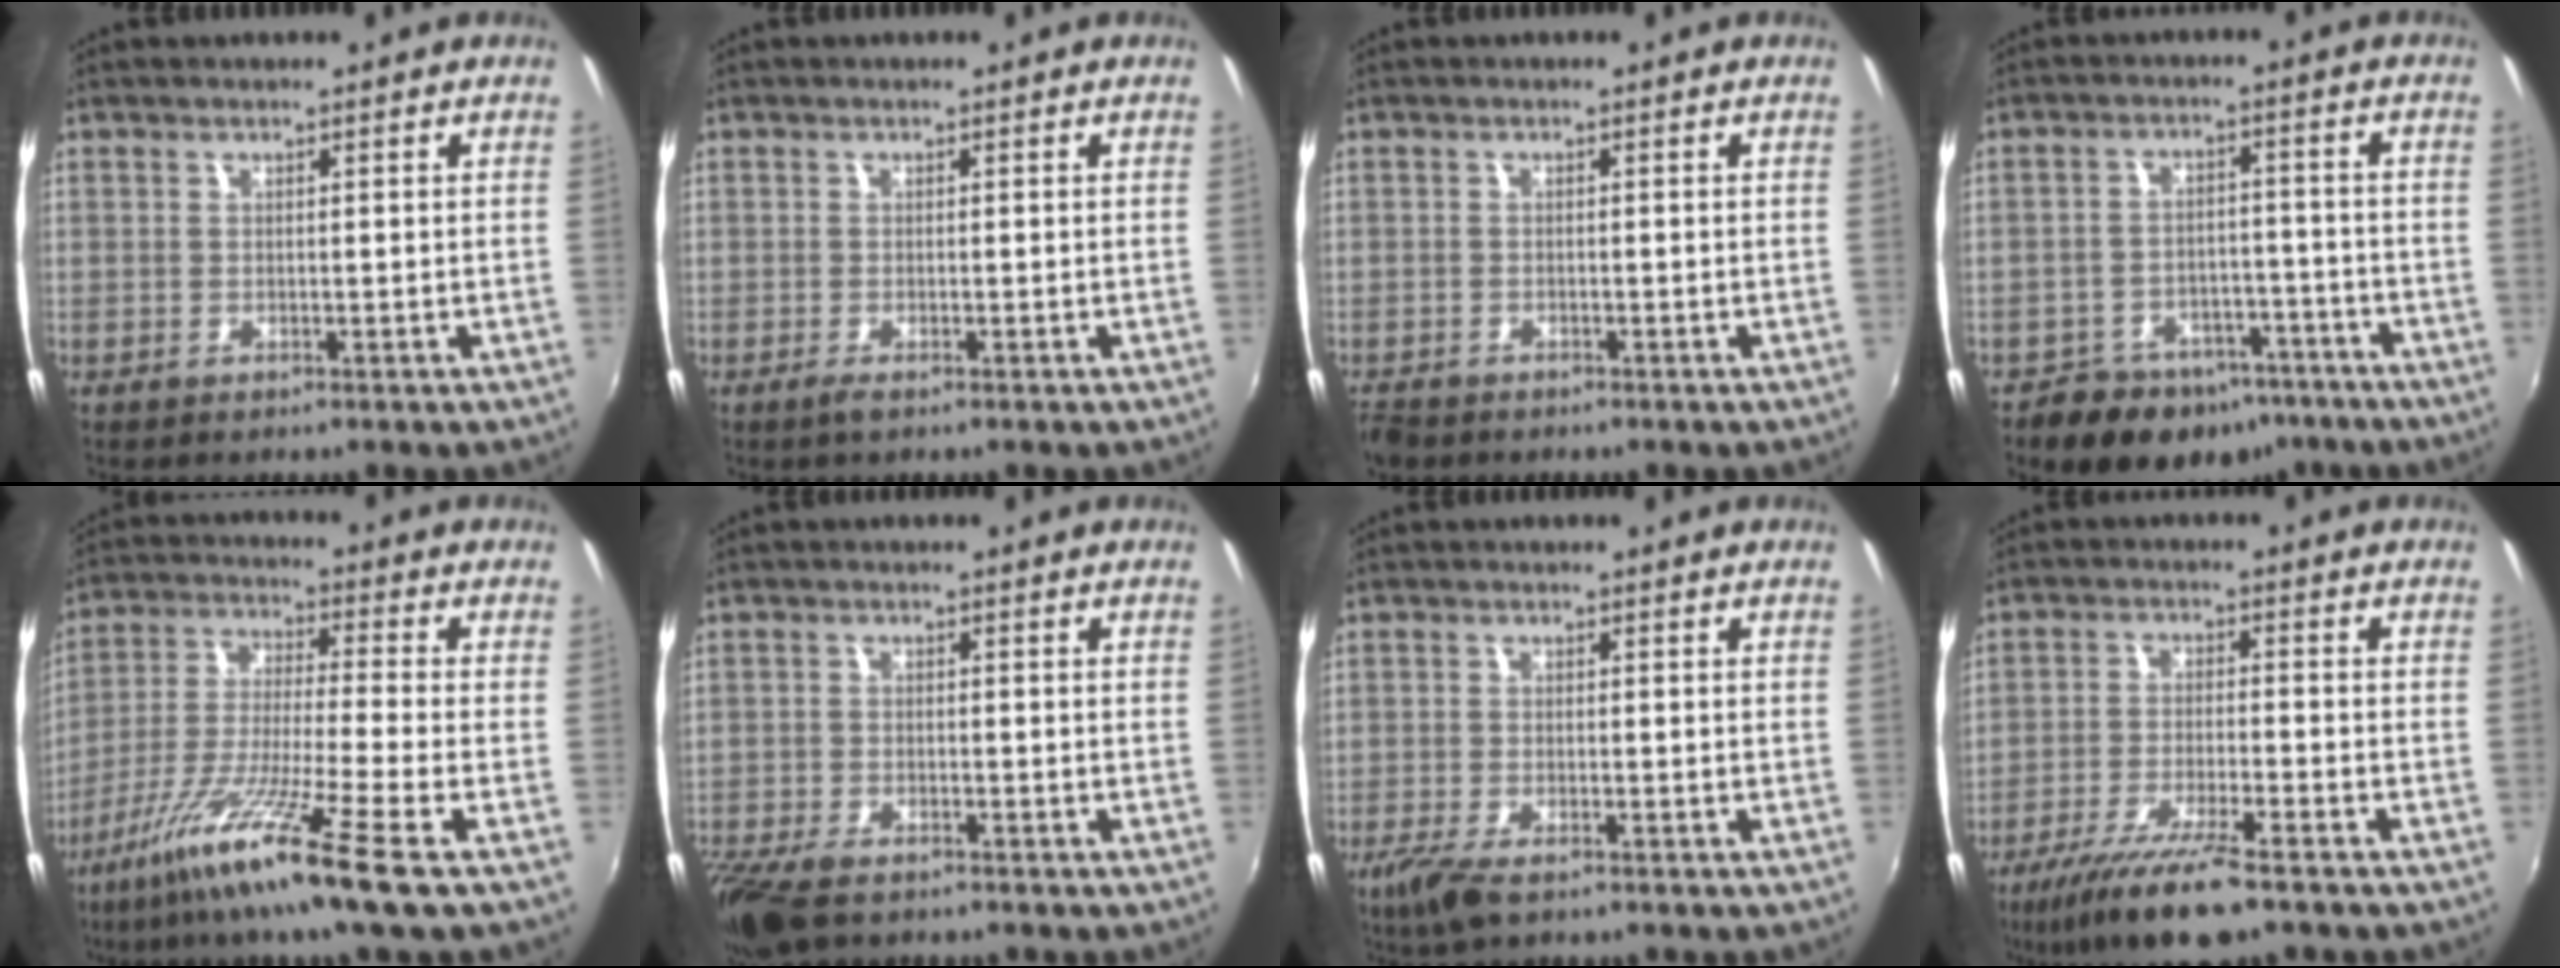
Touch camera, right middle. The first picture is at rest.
{"total": 1.2, "force": [-0.7, 0.1, 0.9], "torque": [-0.018, -0.005, -0.015]}
{"total": 3.2, "force": [-2.8, 1.3, 1.0], "torque": [-0.033, -0.015, -0.055]}
{"total": 12.8, "force": [-9.0, 7.9, 4.3], "torque": [-0.099, 0.016, -0.114]}
{"total": 13.7, "force": [-8.7, -1.5, 10.5], "torque": [-0.215, -0.027, -0.159]}
{"total": 9.0, "force": [-6.8, 3.2, 4.9], "torque": [-0.132, -0.040, -0.131]}
{"total": 4.9, "force": [-3.3, 1.4, 3.3], "torque": [-0.084, -0.018, -0.064]}
{"total": 11.7, "force": [-8.5, 1.9, 7.8], "torque": [-0.167, -0.027, -0.152]}